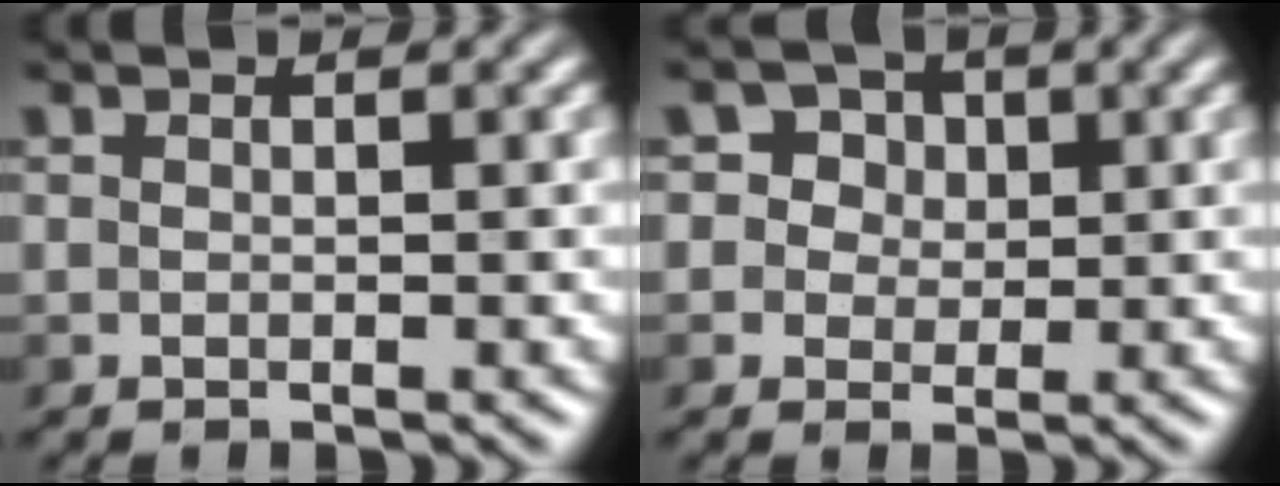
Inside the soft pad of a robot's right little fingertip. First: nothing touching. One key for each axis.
{"total": 4.1, "fx": 2.0, "fy": 3.3, "fz": 1.5, "tx": -0.016, "ty": 0.006, "tz": 0.017}